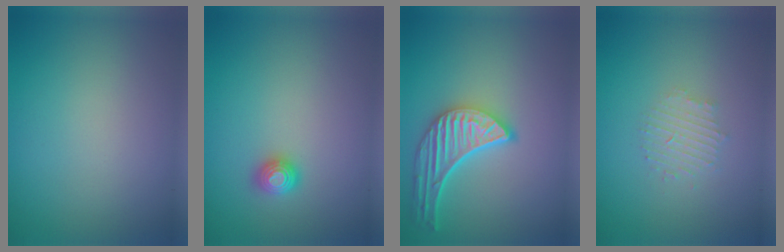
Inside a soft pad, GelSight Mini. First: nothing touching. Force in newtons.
{"total": 1.1, "press": 1.1, "slide": 0.1}
{"total": 5.5, "press": 4.4, "slide": 3.3}
{"total": 1.8, "press": 1.7, "slide": 0.4}